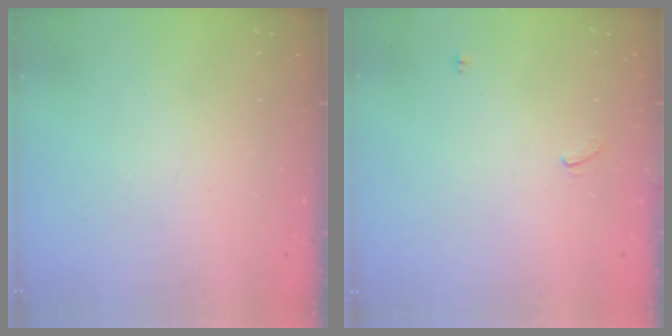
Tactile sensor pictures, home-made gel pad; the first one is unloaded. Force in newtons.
{"total": 1.5, "press": 1.2, "slide": 1.0}